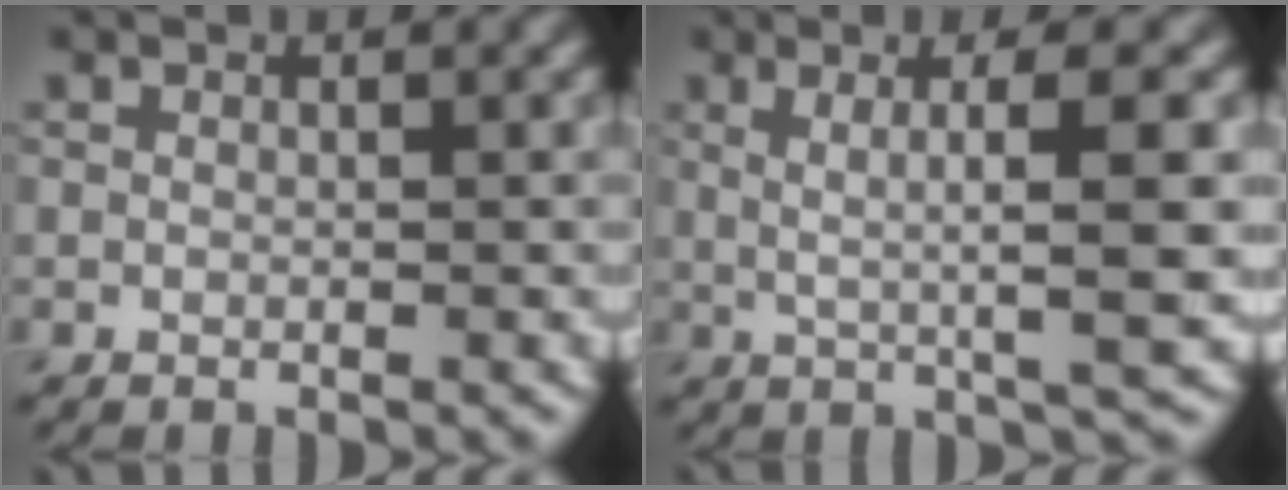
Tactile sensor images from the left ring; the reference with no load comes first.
{"total": 5.8, "force": [0.8, 1.0, 5.7], "torque": [-0.093, 0.007, 0.015]}